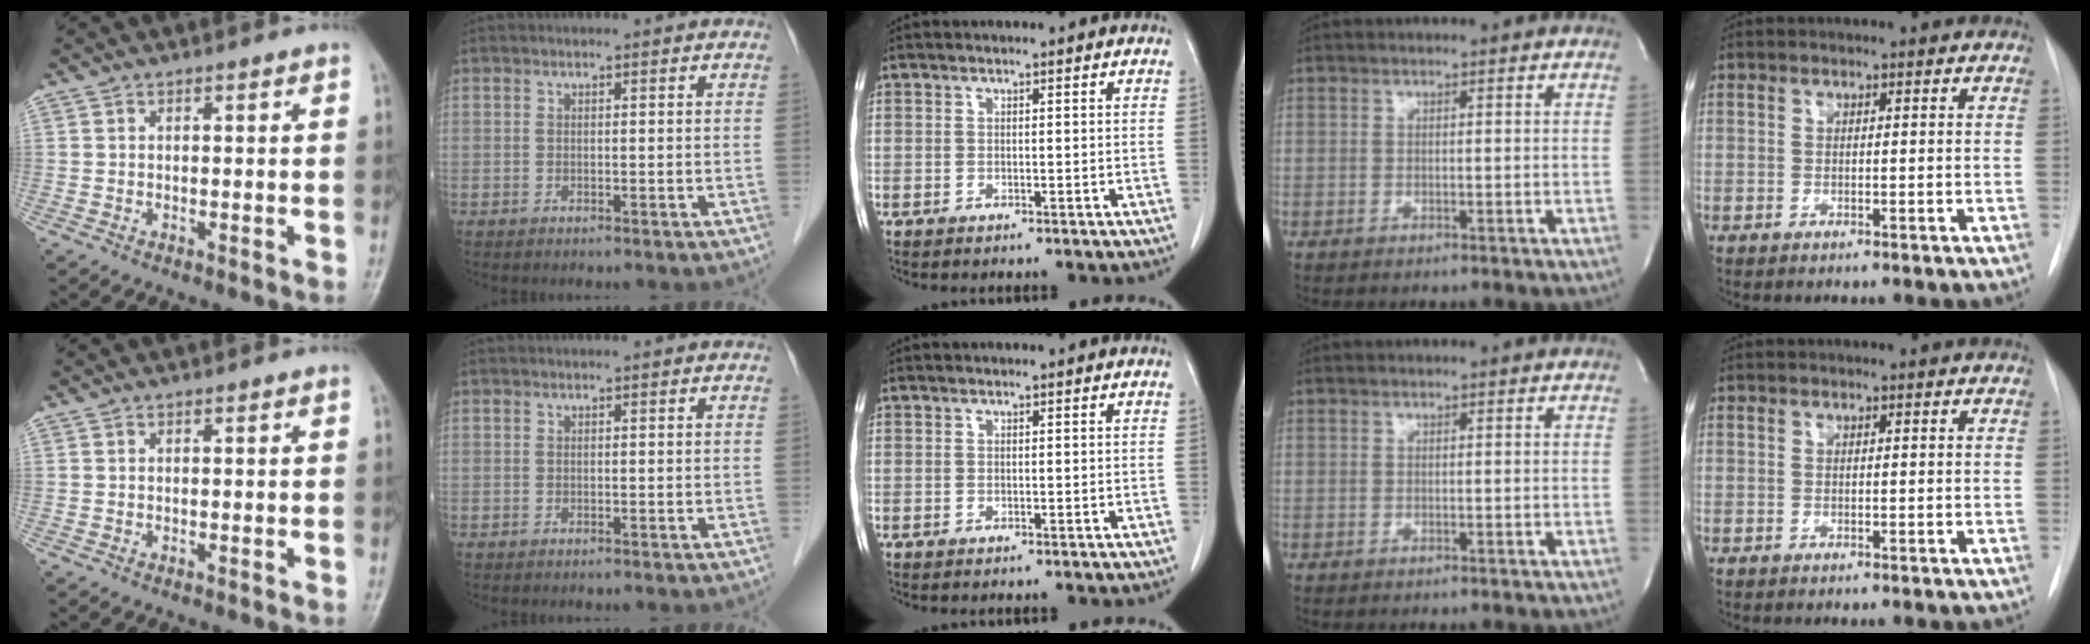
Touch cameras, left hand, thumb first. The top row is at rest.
{}